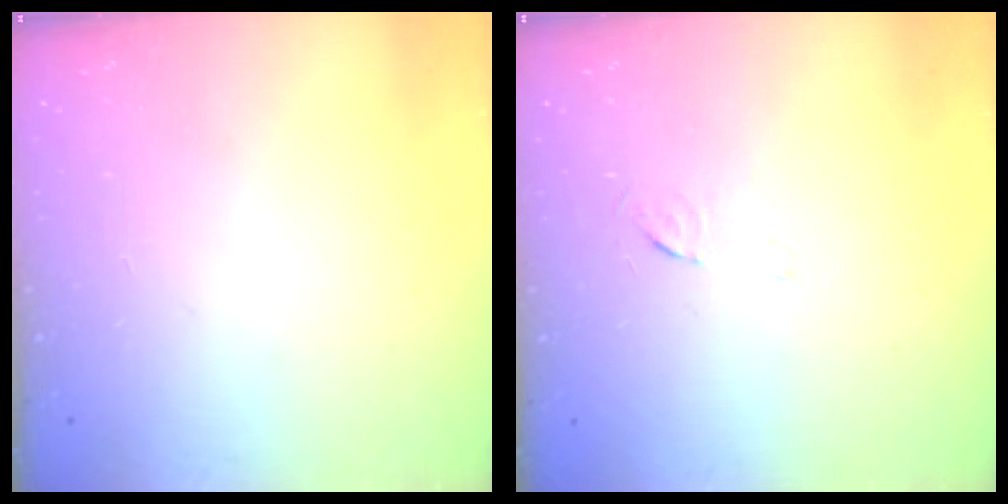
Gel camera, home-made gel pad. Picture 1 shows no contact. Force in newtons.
{"total": 3.6, "press": 3.6, "slide": 0.3}